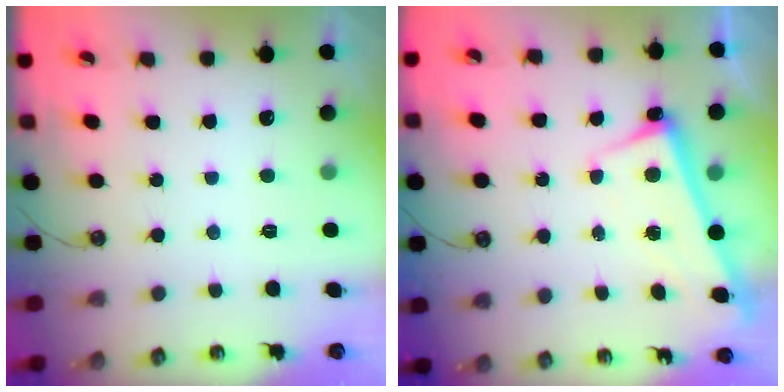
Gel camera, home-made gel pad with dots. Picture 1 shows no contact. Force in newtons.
{"total": 2.8, "press": 2.8, "slide": 0.4}